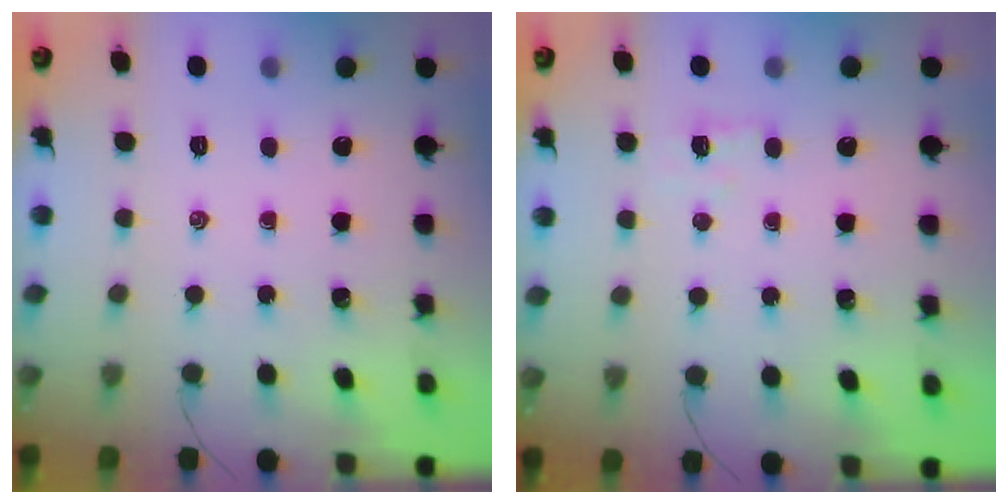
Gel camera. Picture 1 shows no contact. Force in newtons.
{"total": 2.9, "press": 2.8, "slide": 1.0}